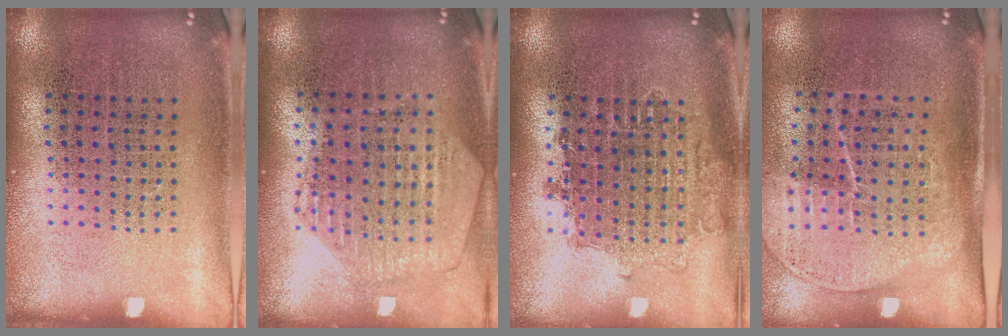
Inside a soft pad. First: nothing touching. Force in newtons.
{"total": 0.9, "press": 0.8, "slide": 0.1}
{"total": 1.6, "press": 1.4, "slide": 0.7}
{"total": 1.7, "press": 1.4, "slide": 1.0}